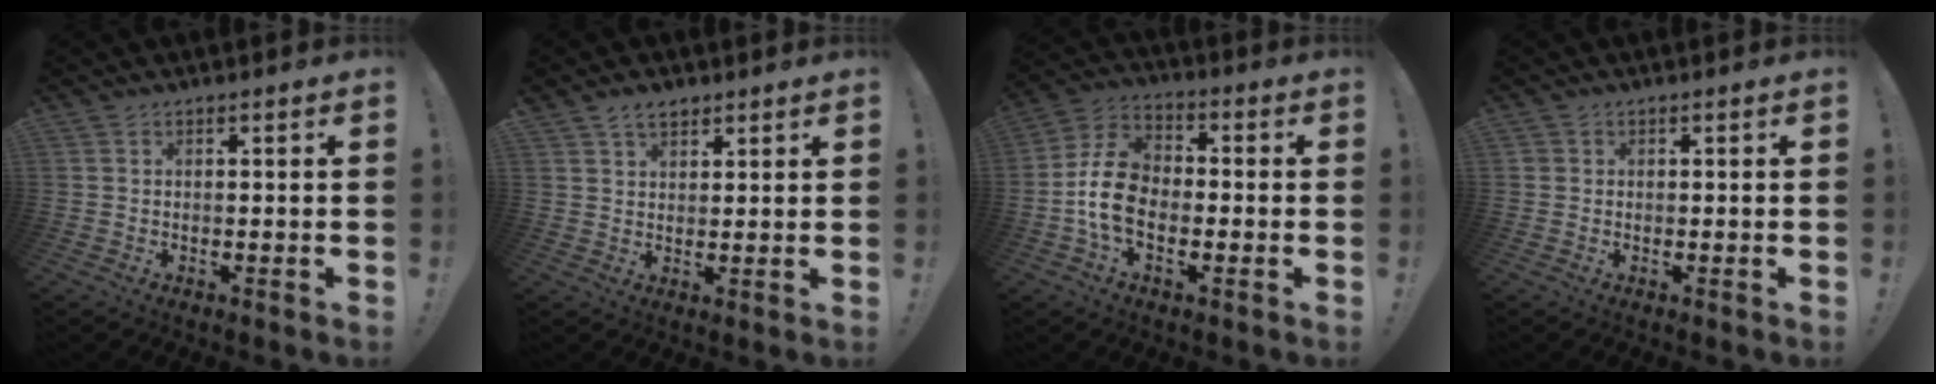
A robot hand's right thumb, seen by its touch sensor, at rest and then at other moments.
{"total": 4.4, "force": [3.1, 2.6, 1.8], "torque": [-0.021, -0.014, 0.056]}
{"total": 12.6, "force": [-3.2, 8.5, 8.8], "torque": [-0.171, 0.026, -0.055]}
{"total": 0.9, "force": [0.3, 0.8, 0.2], "torque": [-0.004, 0.001, 0.005]}